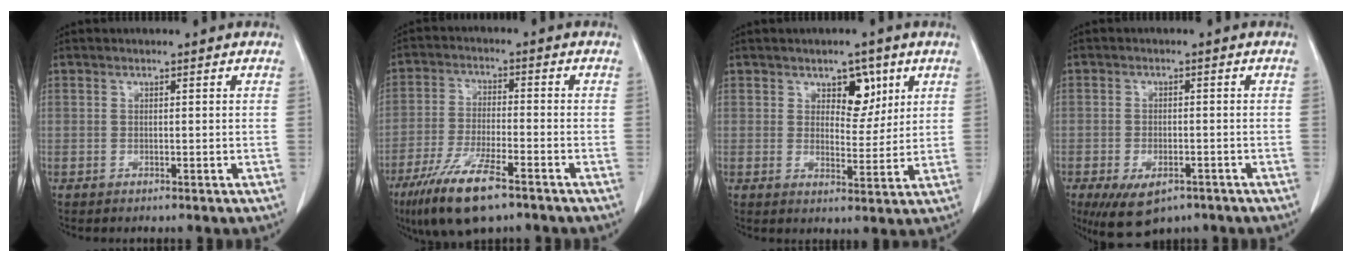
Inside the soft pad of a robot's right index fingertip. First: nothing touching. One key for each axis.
{"total": 11.1, "fx": -7.2, "fy": 2.2, "fz": 8.1, "tx": -0.160, "ty": -0.023, "tz": -0.125}
{"total": 5.2, "fx": 2.7, "fy": 3.0, "fz": 3.3, "tx": -0.038, "ty": 0.002, "tz": 0.041}
{"total": 8.5, "fx": -5.3, "fy": 4.4, "fz": 4.9, "tx": -0.085, "ty": -0.007, "tz": -0.075}